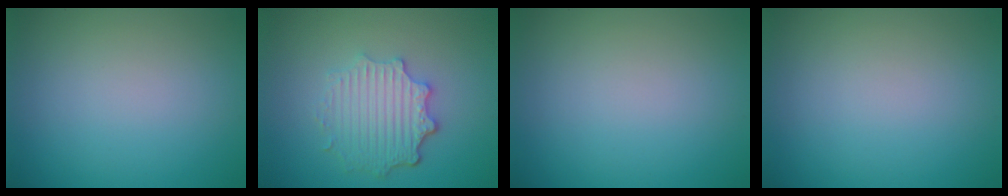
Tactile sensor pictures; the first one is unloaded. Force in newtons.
{"total": 4.4, "press": 3.6, "slide": 2.6}
{"total": 0.0}
{"total": 0.0}